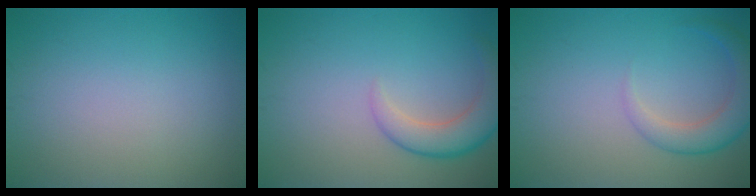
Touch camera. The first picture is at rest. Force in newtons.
{"total": 4.0, "press": 4.0, "slide": 0.2}
{"total": 3.5, "press": 3.5, "slide": 0.3}